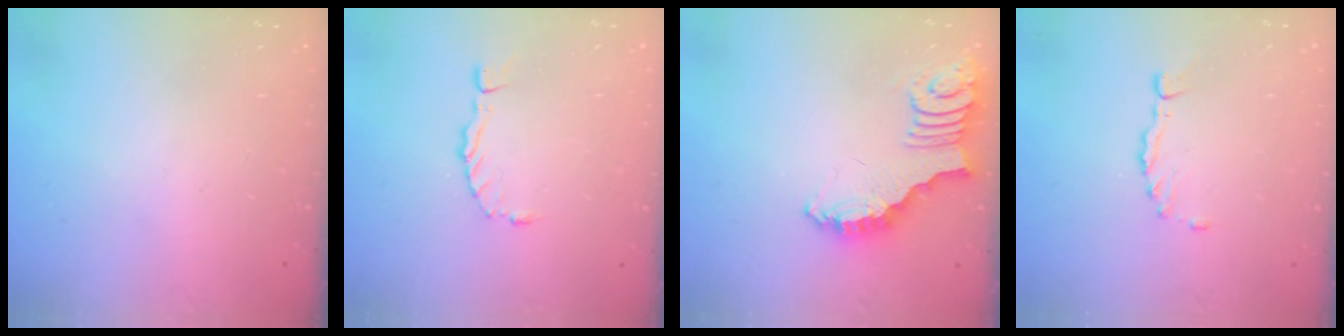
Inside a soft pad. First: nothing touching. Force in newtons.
{"total": 0.0}
{"total": 2.7, "press": 2.6, "slide": 0.6}
{"total": 1.6, "press": 1.6, "slide": 0.2}